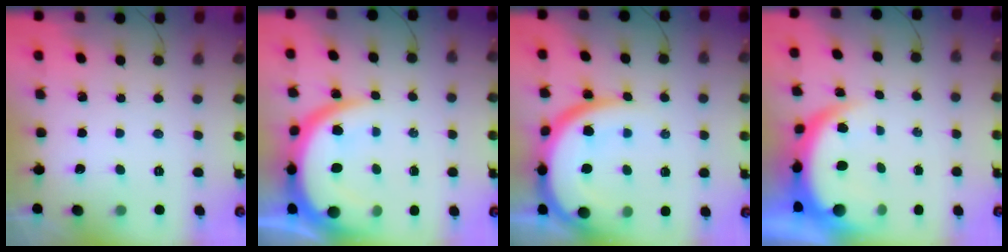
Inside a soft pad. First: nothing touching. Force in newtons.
{"total": 15.1, "press": 15.0, "slide": 1.6}
{"total": 14.4, "press": 14.4, "slide": 1.3}
{"total": 6.9, "press": 6.9, "slide": 0.9}